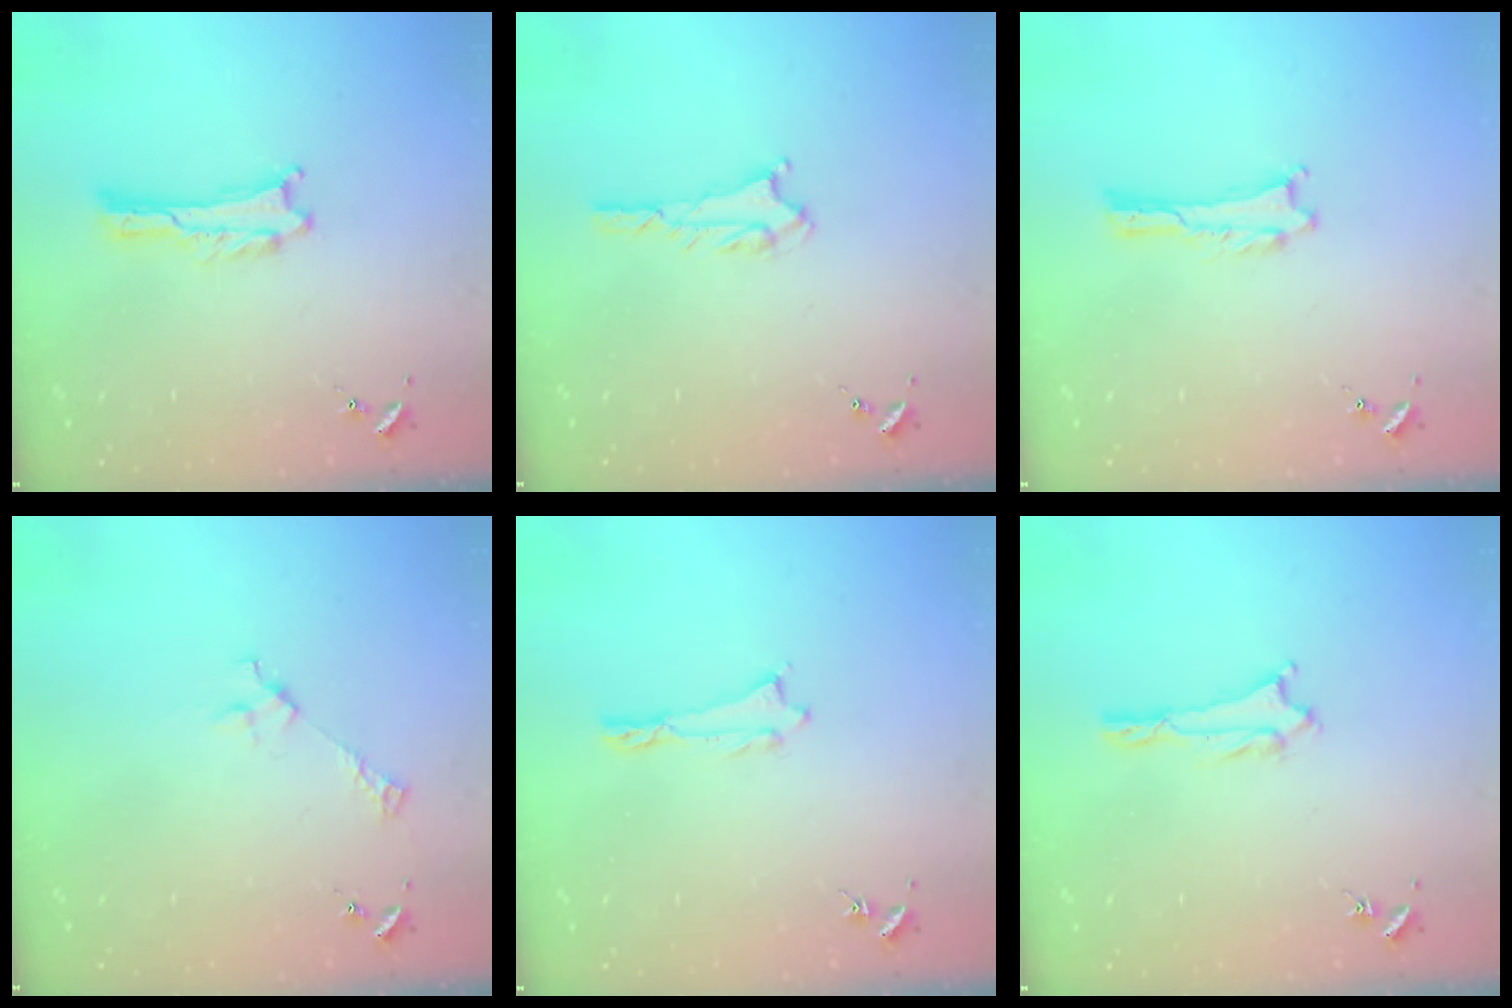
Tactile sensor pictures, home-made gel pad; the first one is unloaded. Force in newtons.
{"total": 1.8, "press": 1.8, "slide": 0.2}
{"total": 0.0}
{"total": 2.9, "press": 2.9, "slide": 0.2}
{"total": 0.0}
{"total": 1.0, "press": 1.0, "slide": 0.1}